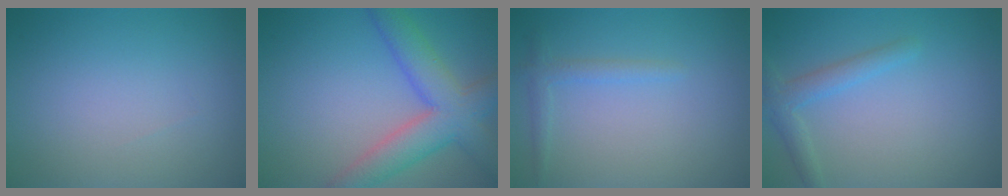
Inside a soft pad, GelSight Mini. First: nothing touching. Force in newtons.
{"total": 6.7, "press": 6.7, "slide": 0.3}
{"total": 1.4, "press": 1.4, "slide": 0.1}
{"total": 2.2, "press": 2.2, "slide": 0.0}